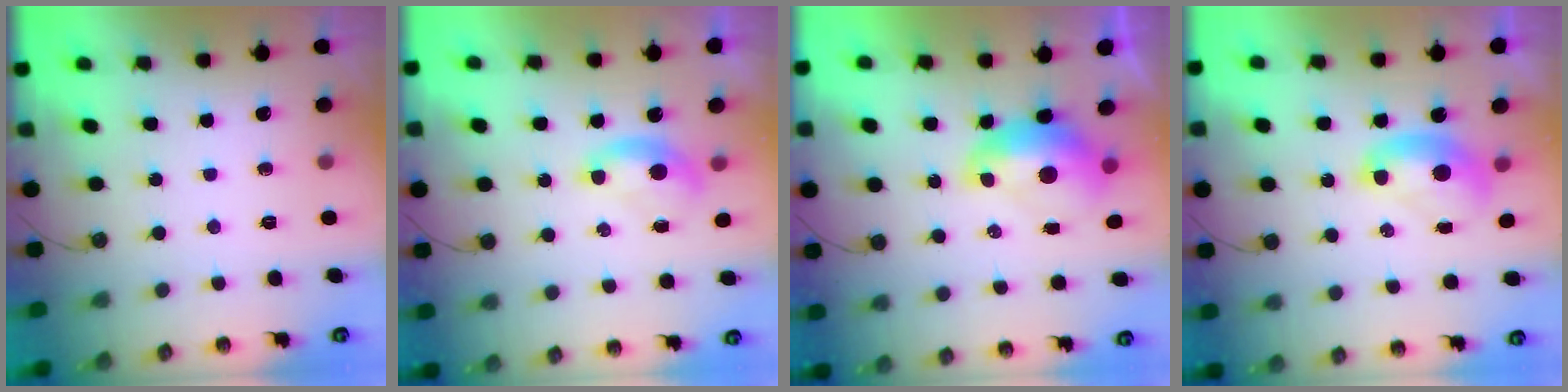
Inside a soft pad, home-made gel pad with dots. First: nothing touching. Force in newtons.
{"total": 1.2, "press": 1.1, "slide": 0.5}
{"total": 2.6, "press": 2.5, "slide": 0.7}
{"total": 2.7, "press": 2.6, "slide": 0.6}